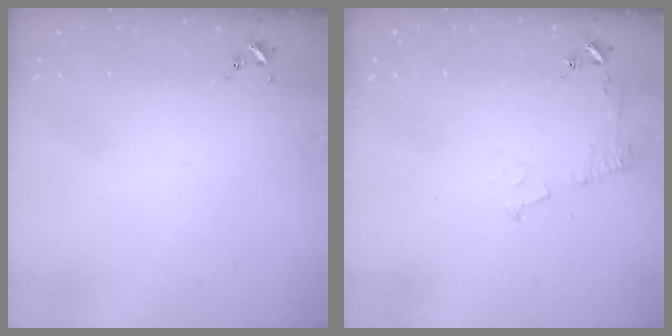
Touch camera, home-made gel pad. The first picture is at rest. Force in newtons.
{"total": 6.1, "press": 6.1, "slide": 0.7}